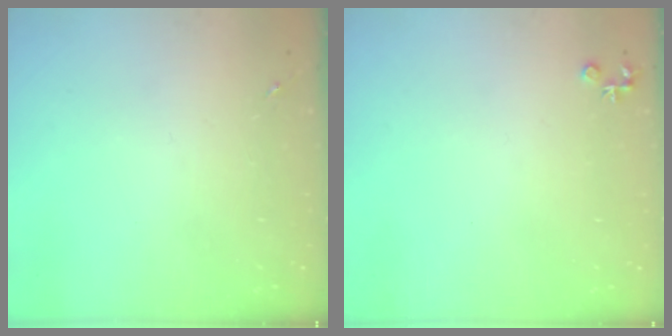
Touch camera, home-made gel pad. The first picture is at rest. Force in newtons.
{"total": 3.7, "press": 3.6, "slide": 0.4}